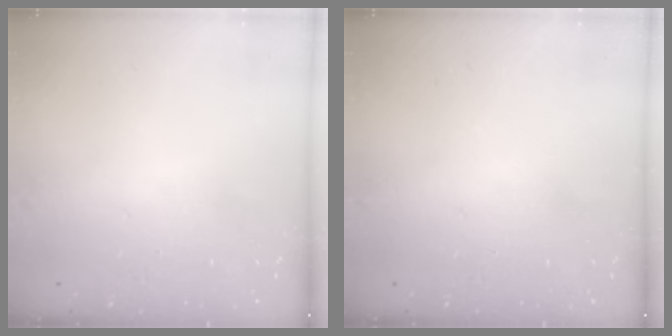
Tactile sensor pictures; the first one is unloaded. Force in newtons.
{"total": 0.0}